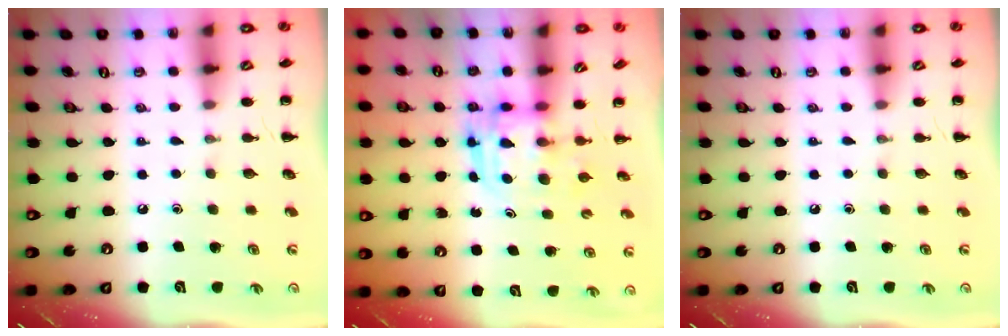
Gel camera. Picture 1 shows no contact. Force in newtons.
{"total": 3.0, "press": 3.0, "slide": 0.3}
{"total": 0.0}